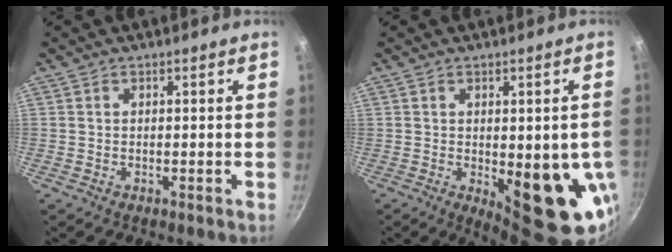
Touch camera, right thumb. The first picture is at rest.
{"total": 15.6, "force": [-3.0, 6.3, 13.9], "torque": [-0.141, -0.016, -0.024]}